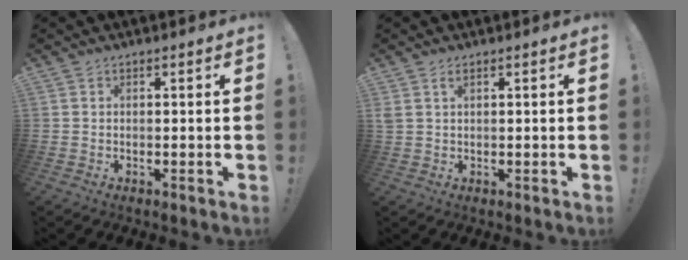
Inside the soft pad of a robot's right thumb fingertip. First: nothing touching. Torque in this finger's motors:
{"motor_torque": [-0.04, 0.03, 0.25, 0.07, 0.00]}